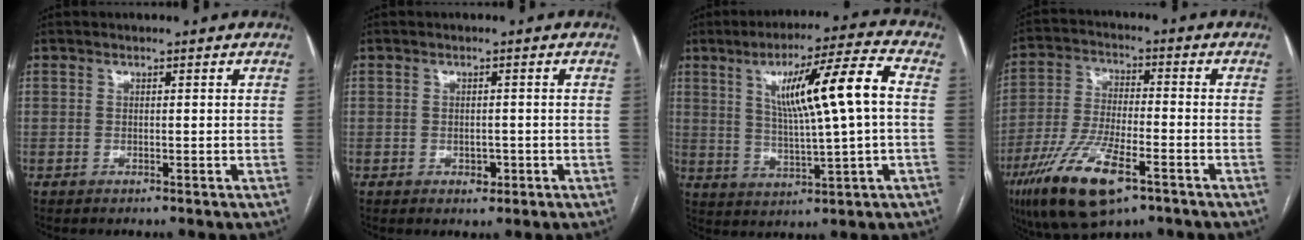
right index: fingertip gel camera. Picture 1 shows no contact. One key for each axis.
{"total": 1.9, "fx": -0.7, "fy": 1.3, "fz": 1.2, "tx": -0.015, "ty": 0.002, "tz": -0.004}
{"total": 13.3, "fx": 2.5, "fy": 0.1, "fz": 13.1, "tx": -0.214, "ty": 0.013, "tz": 0.045}
{"total": 14.1, "fx": -7.7, "fy": 3.8, "fz": 11.2, "tx": -0.227, "ty": -0.017, "tz": -0.132}